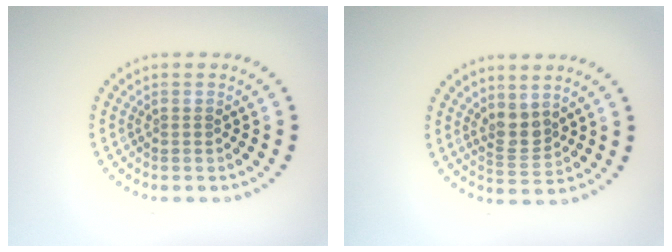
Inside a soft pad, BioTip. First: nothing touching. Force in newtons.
{"total": 2.2, "press": 1.8, "slide": 1.3}